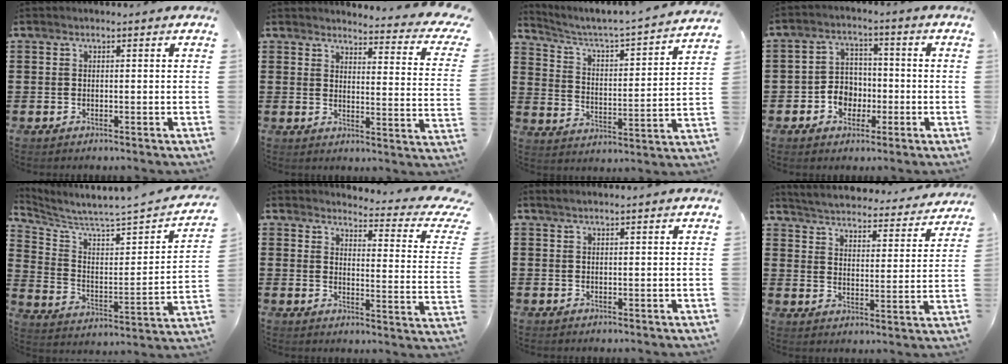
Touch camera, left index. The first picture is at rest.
{"total": 3.9, "force": [3.6, 0.1, 1.5], "torque": [-0.032, -0.031, 0.056]}
{"total": 2.7, "force": [2.5, 0.0, 1.1], "torque": [-0.041, -0.035, 0.027]}
{"total": 5.0, "force": [-1.8, 4.2, 1.9], "torque": [-0.038, 0.010, -0.038]}
{"total": 3.8, "force": [3.3, -0.1, 1.9], "torque": [-0.057, -0.044, 0.045]}
{"total": 3.7, "force": [3.2, 0.0, 1.8], "torque": [-0.030, -0.038, 0.043]}
{"total": 1.1, "force": [1.0, 0.1, 0.4], "torque": [-0.009, 0.001, 0.020]}
{"total": 3.9, "force": [3.9, -0.3, 0.3], "torque": [-0.030, -0.035, 0.059]}